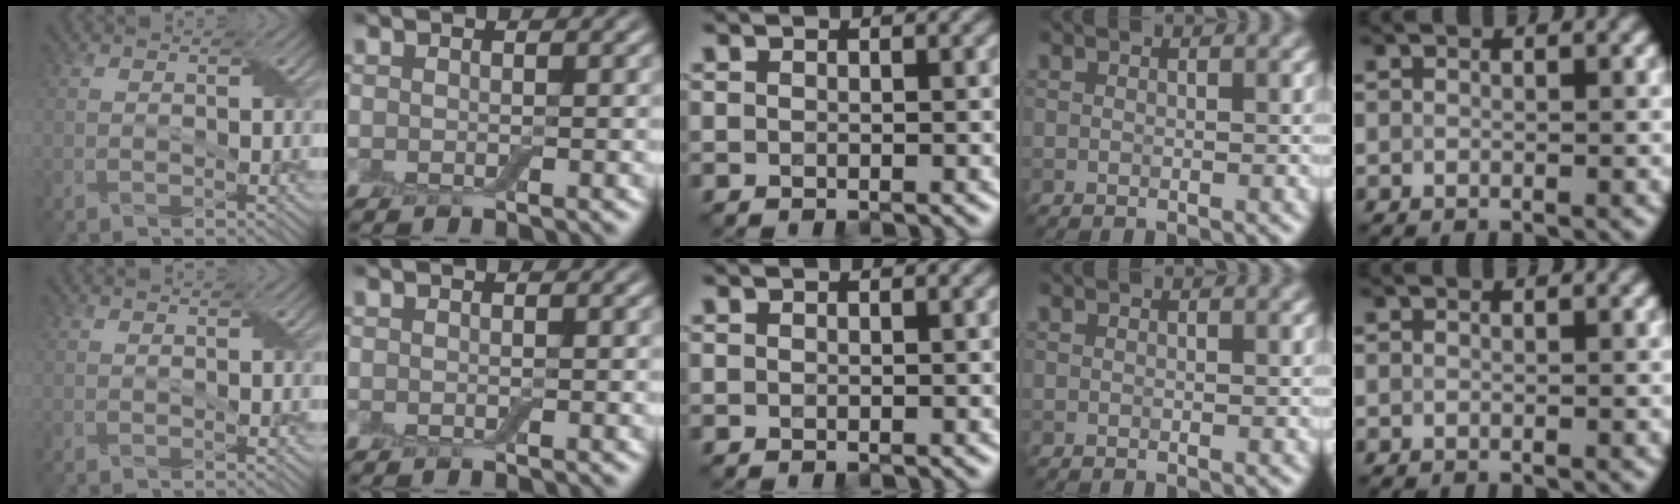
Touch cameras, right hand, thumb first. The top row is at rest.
{}